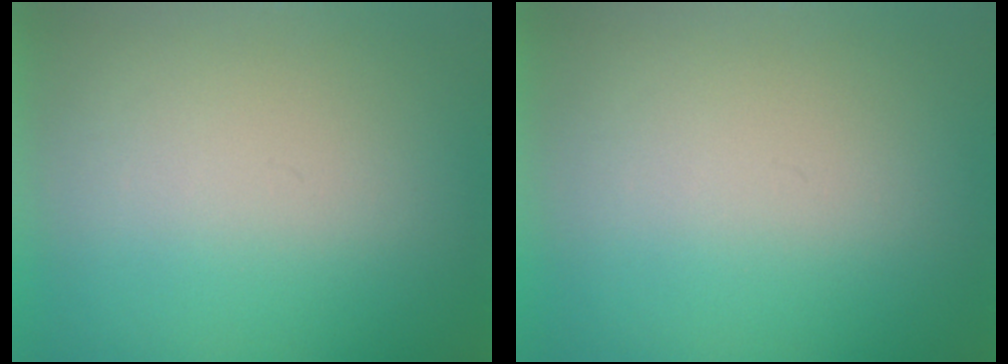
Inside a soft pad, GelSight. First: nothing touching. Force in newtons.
{"total": 0.0}